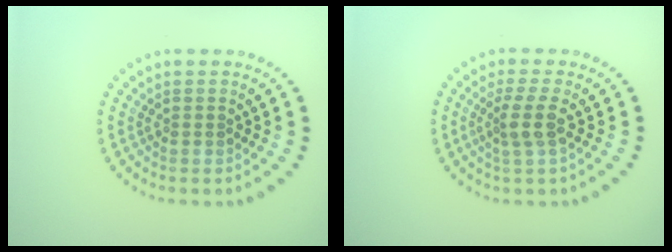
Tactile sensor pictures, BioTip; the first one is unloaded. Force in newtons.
{"total": 2.2, "press": 1.8, "slide": 1.3}